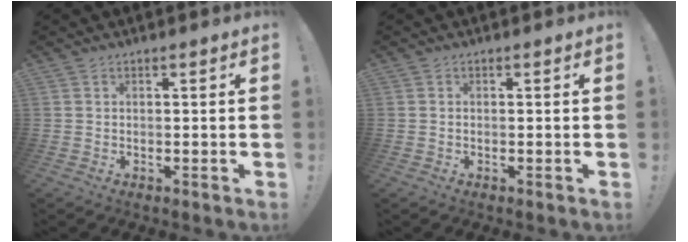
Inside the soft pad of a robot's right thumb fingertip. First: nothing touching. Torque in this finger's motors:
{"motor_torque": [-0.08, -0.21, -0.12, 0.07, 0.01]}